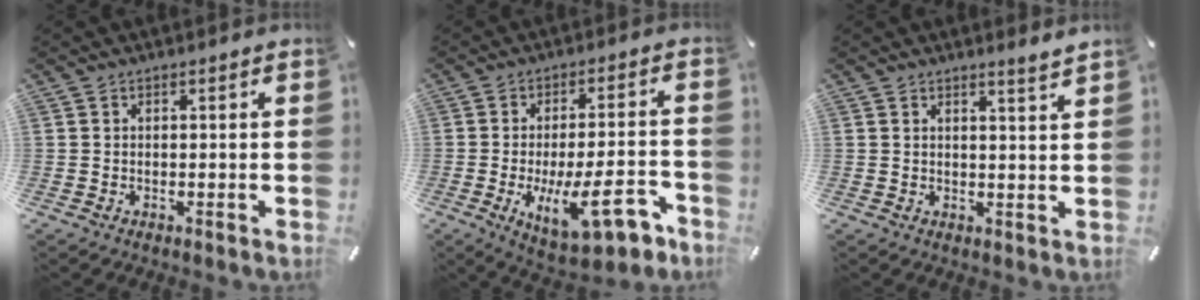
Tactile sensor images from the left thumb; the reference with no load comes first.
{"total": 17.9, "force": [-6.4, 6.4, 15.4], "torque": [-0.229, 0.008, -0.089]}
{"total": 2.7, "force": [2.5, -0.6, 0.8], "torque": [-0.019, -0.019, 0.045]}